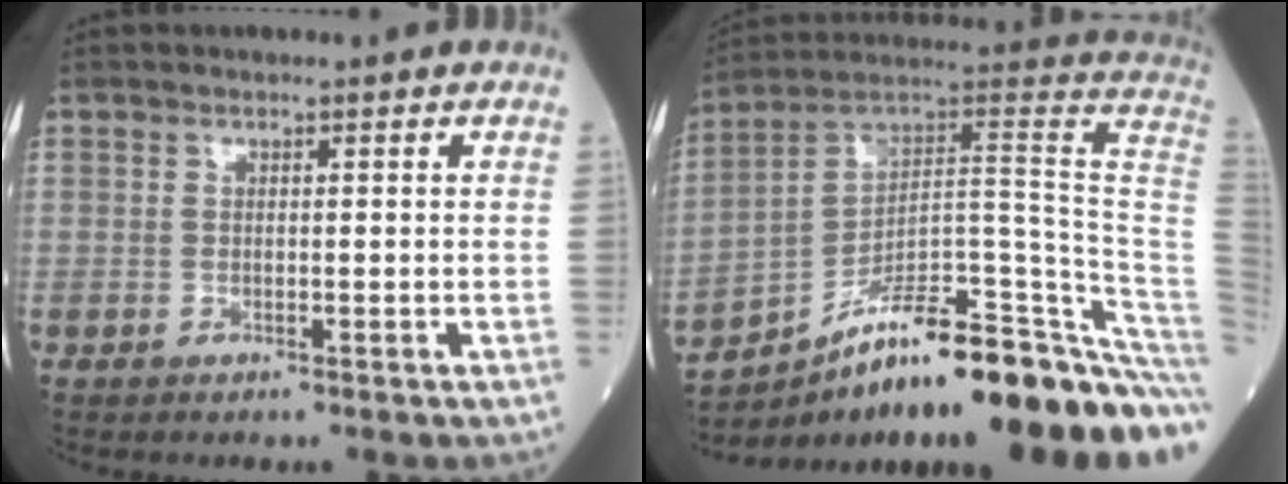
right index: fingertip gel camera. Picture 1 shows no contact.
{"total": 27.5, "force": [-18.5, 2.7, 20.1], "torque": [-0.176, 0.045, -0.277]}